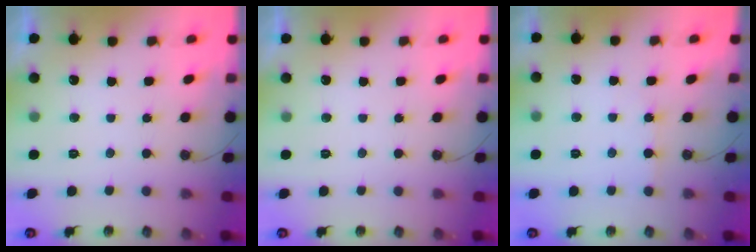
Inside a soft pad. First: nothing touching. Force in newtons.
{"total": 0.0}
{"total": 3.1, "press": 3.0, "slide": 0.5}